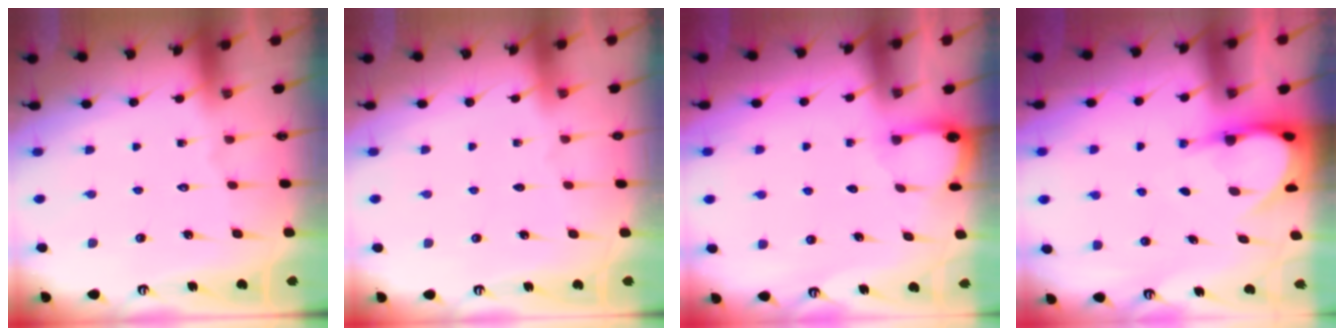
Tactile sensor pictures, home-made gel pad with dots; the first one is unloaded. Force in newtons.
{"total": 0.5, "press": 0.2, "slide": 0.5}
{"total": 2.0, "press": 2.0, "slide": 0.2}
{"total": 5.4, "press": 5.4, "slide": 0.4}